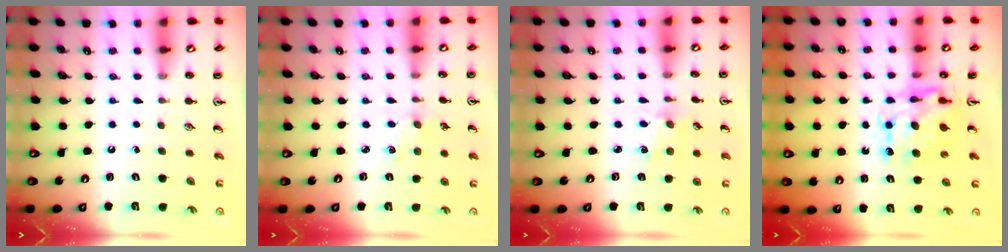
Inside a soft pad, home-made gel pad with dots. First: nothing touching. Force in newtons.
{"total": 0.7, "press": 0.7, "slide": 0.2}
{"total": 1.6, "press": 1.5, "slide": 0.3}
{"total": 9.1, "press": 9.0, "slide": 0.8}